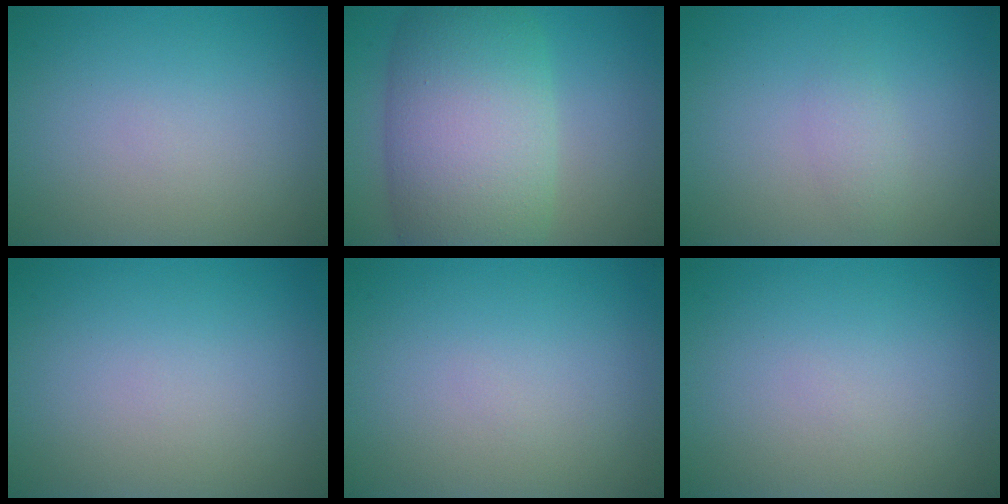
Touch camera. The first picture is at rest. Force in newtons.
{"total": 11.3, "press": 11.3, "slide": 0.6}
{"total": 1.3, "press": 1.3, "slide": 0.0}
{"total": 0.0}
{"total": 0.0}
{"total": 0.0}